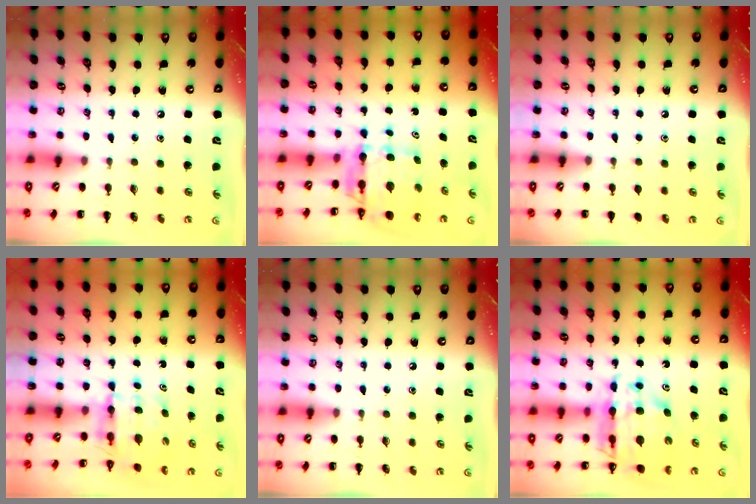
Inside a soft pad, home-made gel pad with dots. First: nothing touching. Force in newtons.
{"total": 6.5, "press": 6.1, "slide": 2.2}
{"total": 1.1, "press": 1.1, "slide": 0.2}
{"total": 4.7, "press": 4.7, "slide": 0.1}
{"total": 0.0}
{"total": 11.9, "press": 11.4, "slide": 3.2}